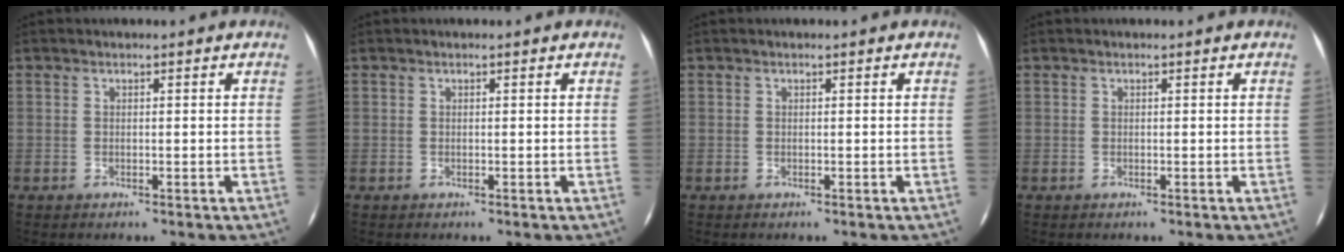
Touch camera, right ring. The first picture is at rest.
{"total": 0.0}
{"total": 0.0}
{"total": 0.0}